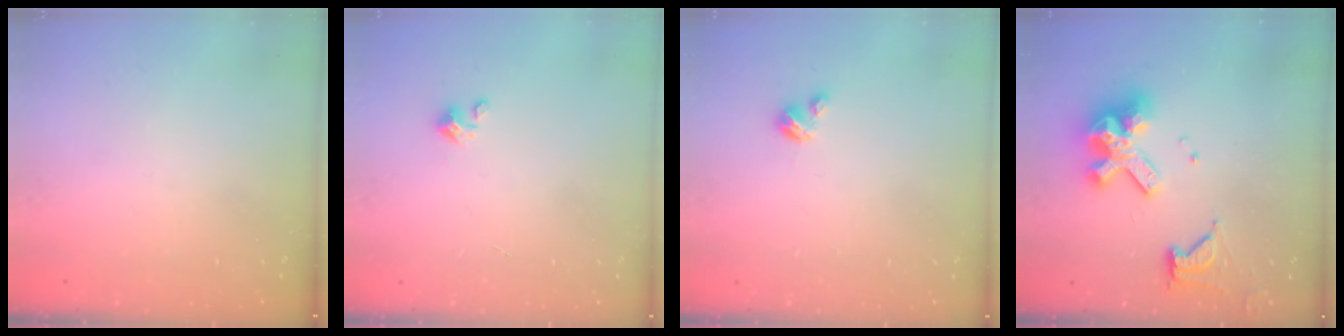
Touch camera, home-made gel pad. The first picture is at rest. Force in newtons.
{"total": 1.5, "press": 1.5, "slide": 0.1}
{"total": 2.9, "press": 2.9, "slide": 0.3}
{"total": 12.2, "press": 12.1, "slide": 1.3}